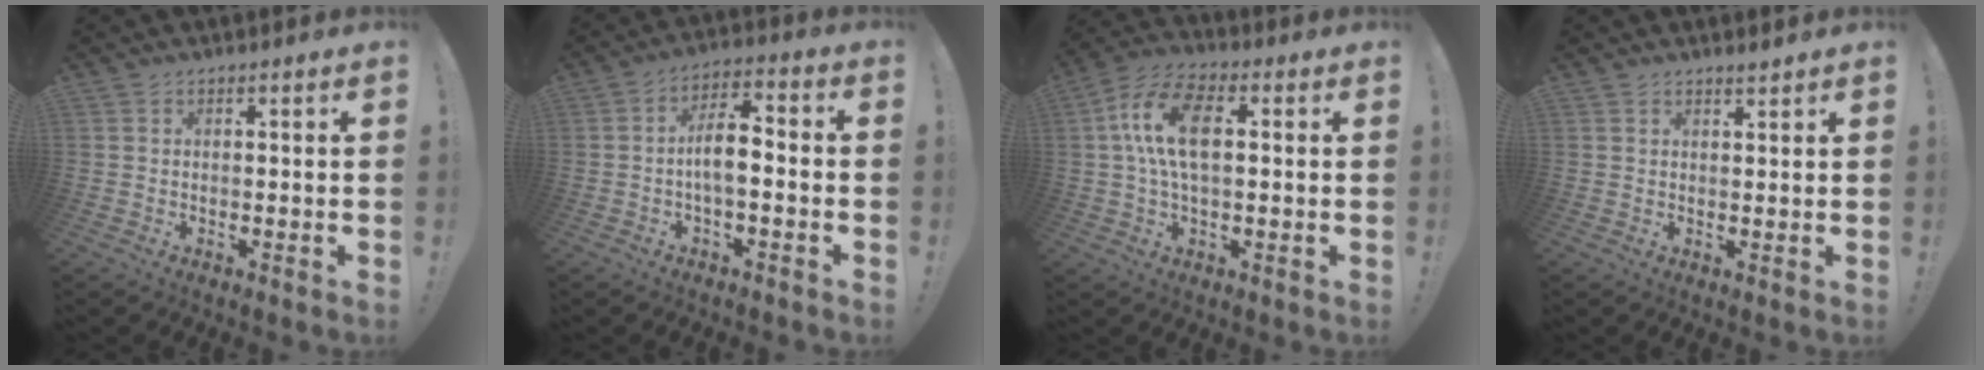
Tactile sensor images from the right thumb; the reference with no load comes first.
{"total": 8.3, "force": [-1.6, 3.4, 7.4], "torque": [-0.135, 0.011, -0.032]}
{"total": 13.6, "force": [2.3, 7.2, 11.3], "torque": [-0.211, 0.014, 0.043]}
{"total": 1.4, "force": [1.3, 0.1, 0.5], "torque": [-0.001, -0.009, 0.022]}